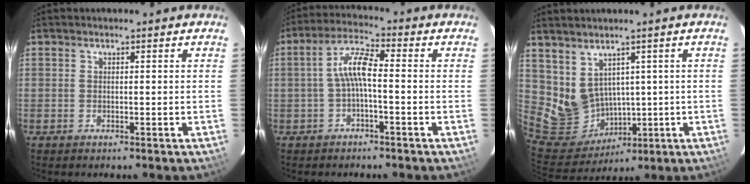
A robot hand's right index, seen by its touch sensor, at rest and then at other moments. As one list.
[{"total": 5.9, "force": [-1.1, 1.3, 5.6], "torque": [-0.122, 0.018, -0.023]}, {"total": 9.8, "force": [2.8, 8.4, 4.3], "torque": [-0.108, -0.005, 0.089]}]